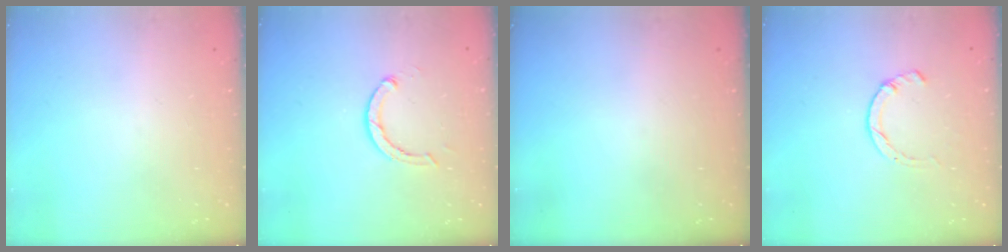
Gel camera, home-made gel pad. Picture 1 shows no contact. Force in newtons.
{"total": 2.9, "press": 2.9, "slide": 0.4}
{"total": 0.0}
{"total": 2.3, "press": 2.3, "slide": 0.5}